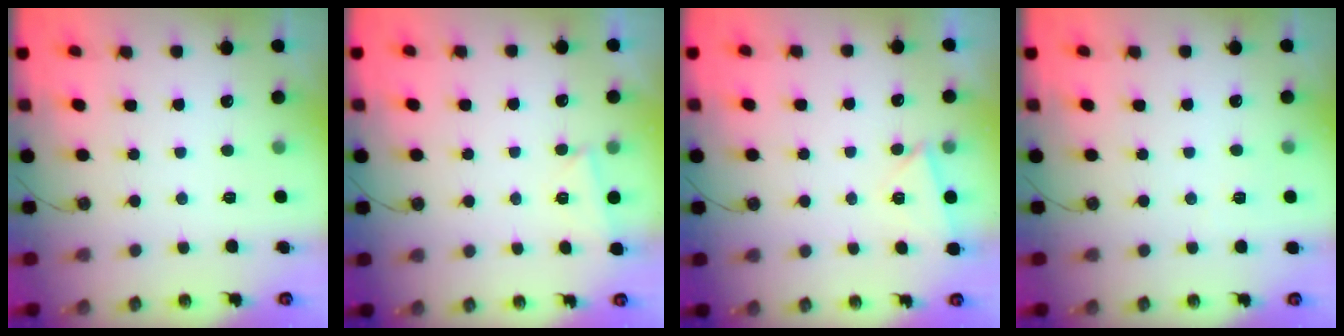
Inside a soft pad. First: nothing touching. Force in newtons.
{"total": 1.6, "press": 1.6, "slide": 0.3}
{"total": 3.0, "press": 2.5, "slide": 1.7}
{"total": 2.2, "press": 2.1, "slide": 0.7}